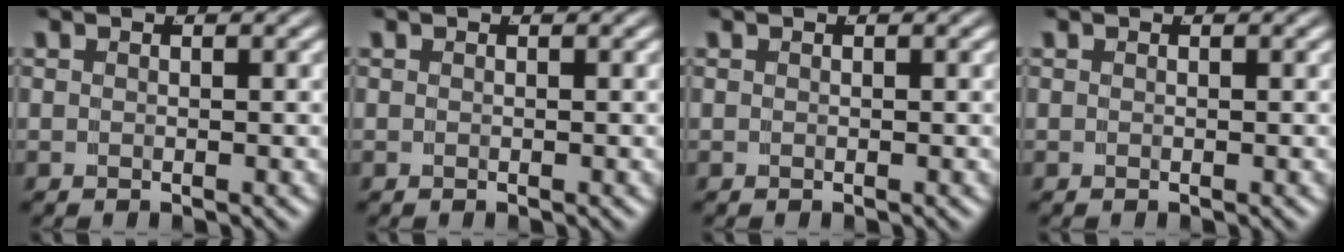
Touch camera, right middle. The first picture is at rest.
{"total": 0.0}
{"total": 0.0}
{"total": 0.0}